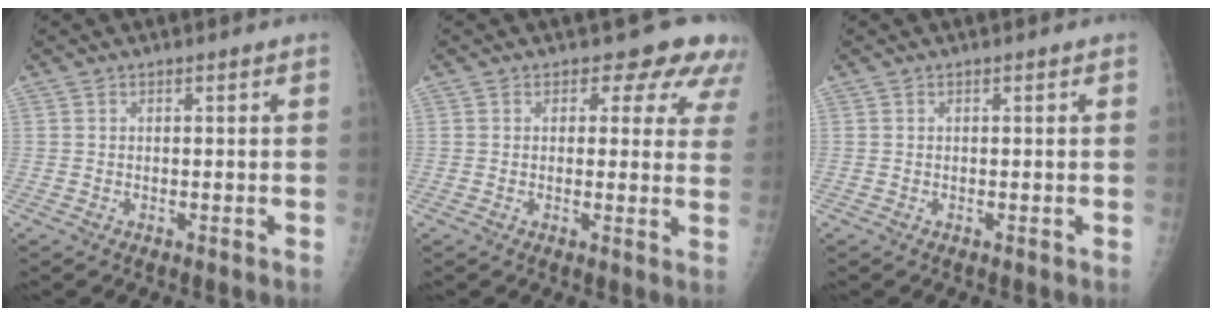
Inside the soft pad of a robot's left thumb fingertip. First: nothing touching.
{"total": 9.0, "force": [6.5, 5.1, 3.6], "torque": [0.012, -0.023, 0.050]}
{"total": 0.0}